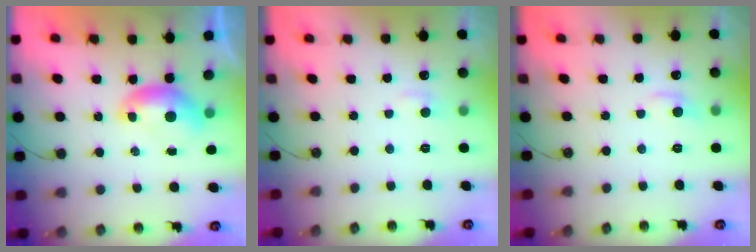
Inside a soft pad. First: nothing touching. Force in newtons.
{"total": 1.4, "press": 1.2, "slide": 0.7}
{"total": 1.0, "press": 0.5, "slide": 0.9}